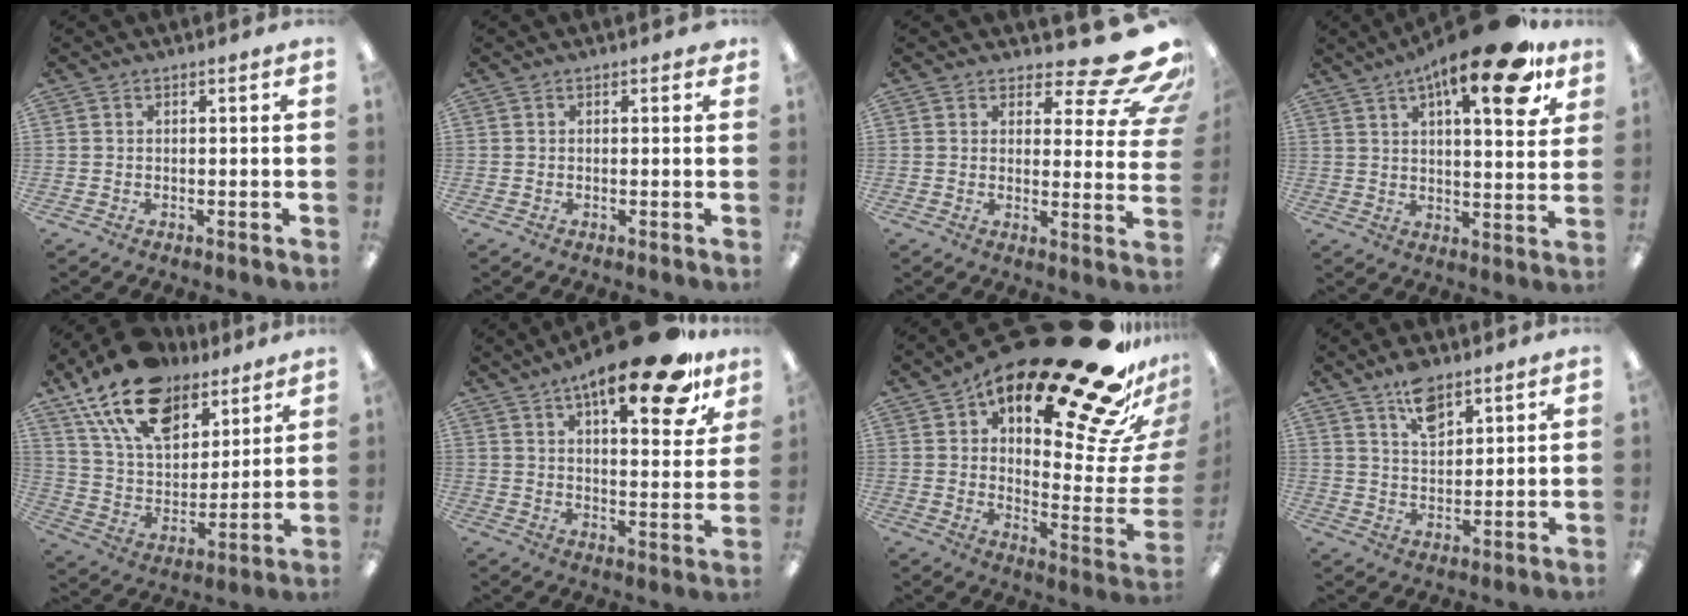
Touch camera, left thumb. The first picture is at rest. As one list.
[{"total": 0.6, "force": [0.2, 0.5, 0.3], "torque": [0.001, 0.000, 0.001]}, {"total": 12.9, "force": [8.8, 4.6, 8.3], "torque": [-0.099, -0.068, 0.147]}, {"total": 19.2, "force": [11.0, 5.9, 14.6], "torque": [-0.208, -0.050, 0.166]}, {"total": 19.6, "force": [13.2, 10.7, 9.8], "torque": [-0.184, -0.066, 0.242]}, {"total": 20.0, "force": [13.3, 5.9, 13.6], "torque": [-0.193, -0.075, 0.209]}, {"total": 27.4, "force": [18.8, 8.0, 18.3], "torque": [-0.233, -0.140, 0.302]}, {"total": 8.3, "force": [5.8, 4.1, 4.3], "torque": [-0.067, -0.027, 0.103]}]